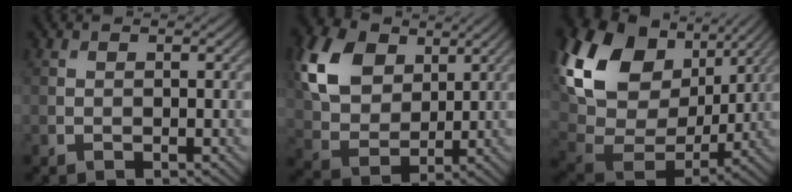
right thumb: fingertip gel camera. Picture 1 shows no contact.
{"total": 11.3, "force": [4.6, 8.0, 6.7], "torque": [-0.175, 0.017, 0.078]}
{"total": 19.1, "force": [7.5, 13.2, 11.7], "torque": [-0.302, 0.018, 0.158]}